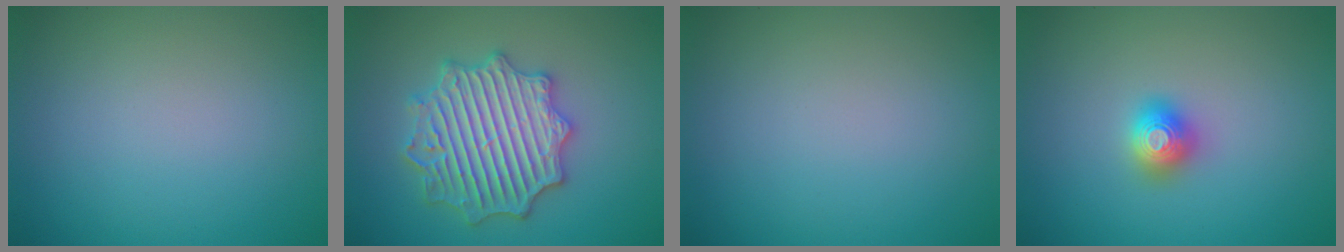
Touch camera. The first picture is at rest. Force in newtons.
{"total": 6.7, "press": 6.6, "slide": 1.0}
{"total": 0.0}
{"total": 2.0, "press": 2.0, "slide": 0.2}